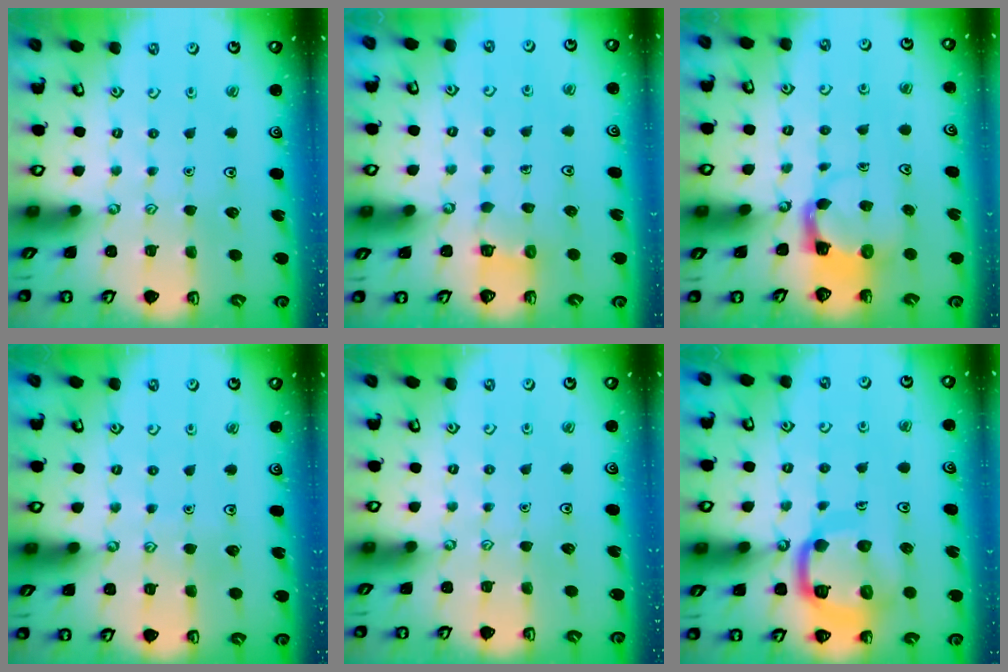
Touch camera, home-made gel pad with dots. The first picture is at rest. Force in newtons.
{"total": 4.1, "press": 4.1, "slide": 0.1}
{"total": 3.9, "press": 3.8, "slide": 0.7}
{"total": 4.5, "press": 4.5, "slide": 0.3}
{"total": 0.0}
{"total": 16.4, "press": 16.3, "slide": 1.8}